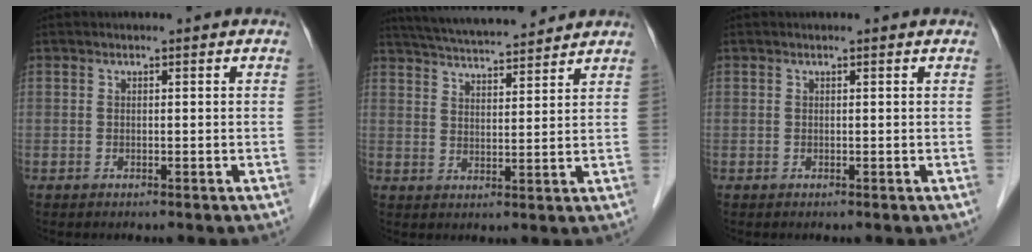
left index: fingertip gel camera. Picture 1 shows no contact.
{"total": 13.6, "force": [12.5, 1.5, 5.3], "torque": [-0.096, 0.025, 0.195]}
{"total": 0.8, "force": [0.7, 0.0, 0.2], "torque": [-0.011, 0.005, 0.009]}